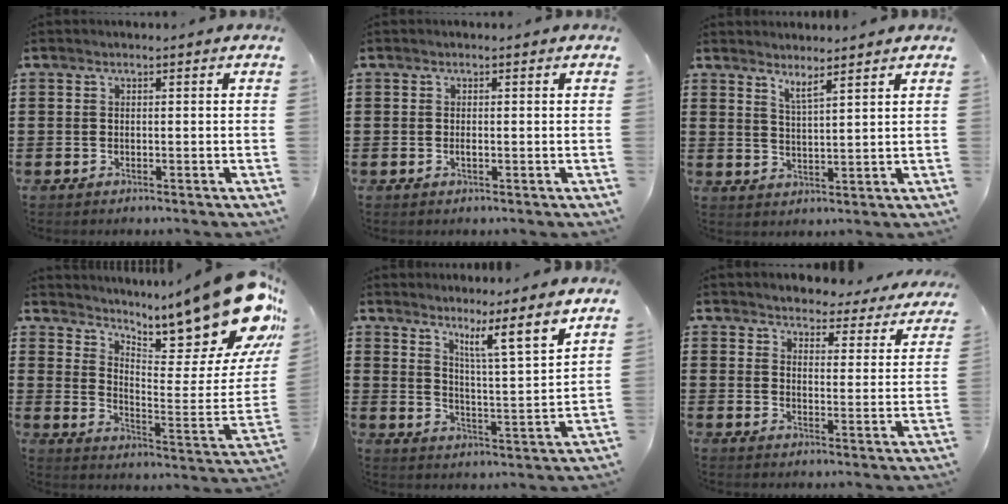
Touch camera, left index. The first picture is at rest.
{"total": 0.5, "force": [0.0, 0.1, 0.5], "torque": [-0.011, -0.002, 0.000]}
{"total": 3.4, "force": [2.9, 0.3, 1.7], "torque": [-0.032, -0.007, 0.049]}
{"total": 16.2, "force": [12.6, 3.1, 9.6], "torque": [-0.128, -0.109, 0.206]}
{"total": 6.5, "force": [5.3, -0.9, 3.7], "torque": [-0.060, -0.054, 0.075]}
{"total": 3.8, "force": [3.8, 0.3, 0.0], "torque": [-0.016, -0.032, 0.061]}